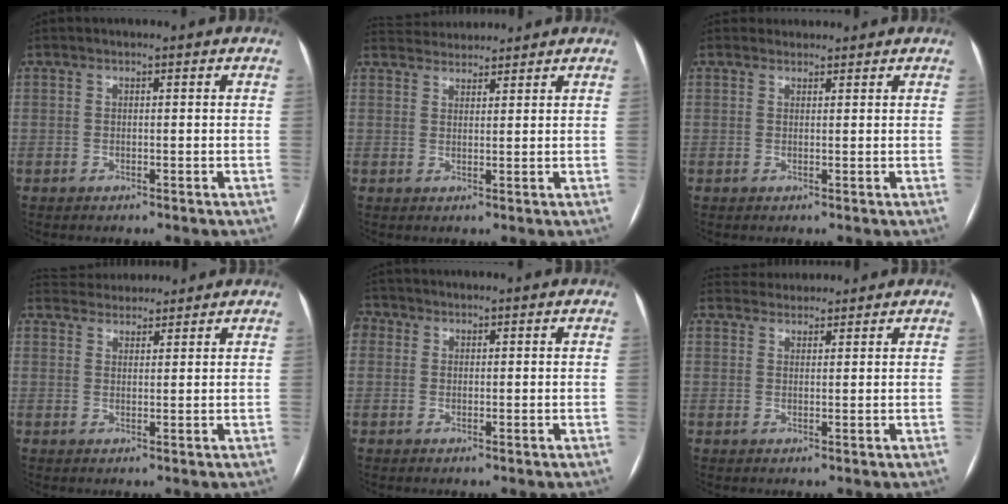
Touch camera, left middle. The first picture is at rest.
{"total": 5.8, "force": [5.6, 1.1, 0.7], "torque": [-0.015, 0.032, 0.091]}
{"total": 1.7, "force": [1.5, 0.6, -0.3], "torque": [0.004, 0.017, 0.024]}
{"total": 6.6, "force": [6.3, 1.6, 0.9], "torque": [-0.015, 0.030, 0.096]}
{"total": 3.0, "force": [1.0, 2.7, 0.9], "torque": [-0.017, 0.012, 0.019]}
{"total": 4.2, "force": [4.1, 1.1, 0.1], "torque": [-0.004, 0.030, 0.068]}